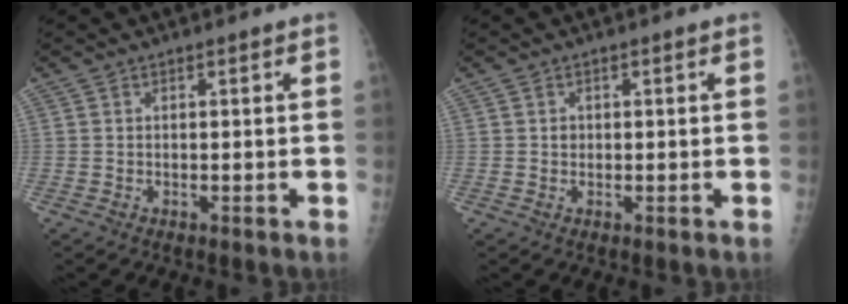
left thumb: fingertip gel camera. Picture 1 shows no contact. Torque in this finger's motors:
{"motor_torque": [0.23, 0.00, -0.02, -0.02, 0.00]}